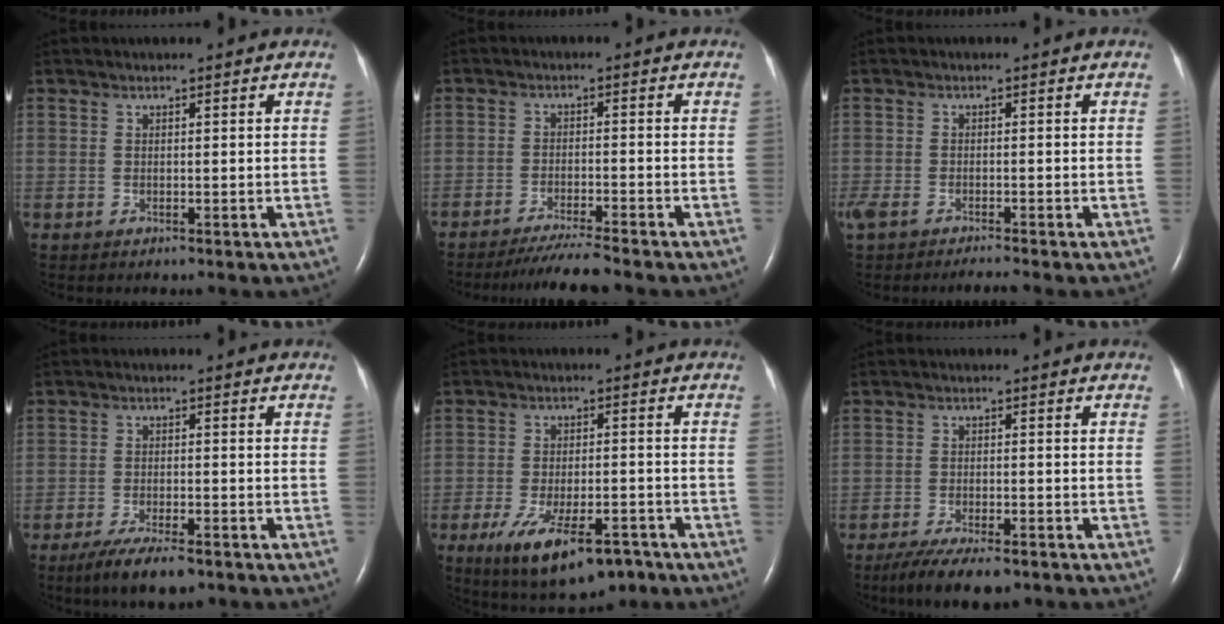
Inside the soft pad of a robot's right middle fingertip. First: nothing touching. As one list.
[{"total": 5.9, "force": [-5.3, -0.9, 2.4], "torque": [-0.041, -0.023, -0.091]}, {"total": 5.1, "force": [-4.1, 0.9, 2.8], "torque": [-0.065, -0.006, -0.074]}, {"total": 7.2, "force": [-5.2, 1.7, 4.8], "torque": [-0.084, -0.014, -0.082]}, {"total": 12.9, "force": [-7.9, 4.9, 8.9], "torque": [-0.155, -0.010, -0.118]}, {"total": 9.0, "force": [-6.7, 2.5, 5.5], "torque": [-0.088, -0.016, -0.105]}]